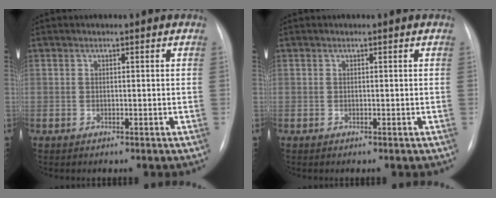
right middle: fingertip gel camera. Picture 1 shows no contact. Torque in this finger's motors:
{"motor_torque": [-0.15, 0.10, -0.01, 0.00]}